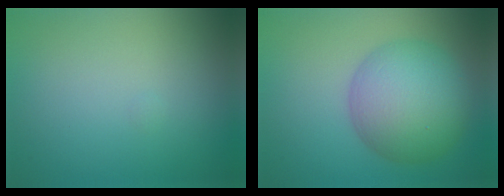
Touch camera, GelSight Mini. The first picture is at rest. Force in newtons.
{"total": 8.7, "press": 8.7, "slide": 0.2}